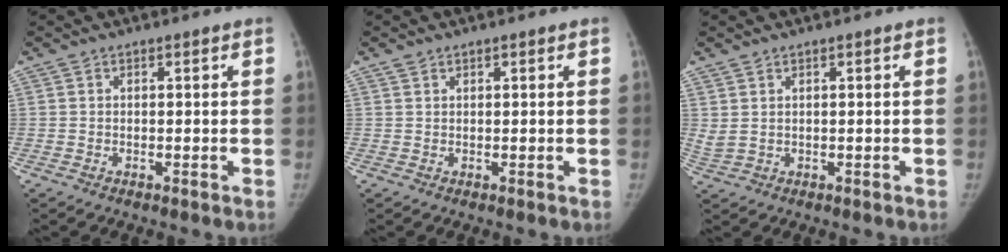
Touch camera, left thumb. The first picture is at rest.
{"total": 0.5, "force": [0.4, 0.2, -0.1], "torque": [0.003, 0.000, 0.009]}
{"total": 1.4, "force": [0.8, 0.7, 1.0], "torque": [-0.027, 0.001, 0.025]}